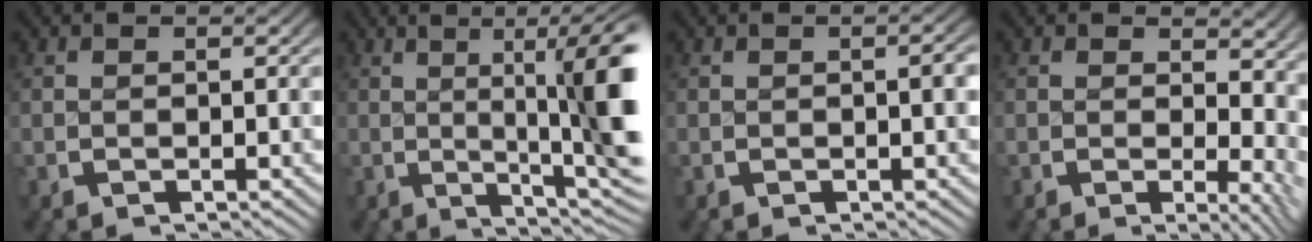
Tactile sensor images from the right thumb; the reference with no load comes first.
{"total": 12.2, "force": [1.7, 4.9, 11.1], "torque": [-0.134, 0.010, 0.013]}
{"total": 1.2, "force": [-0.1, 0.3, 1.2], "torque": [-0.015, 0.001, -0.001]}
{"total": 3.7, "force": [0.2, 2.1, 3.0], "torque": [-0.021, -0.016, 0.001]}